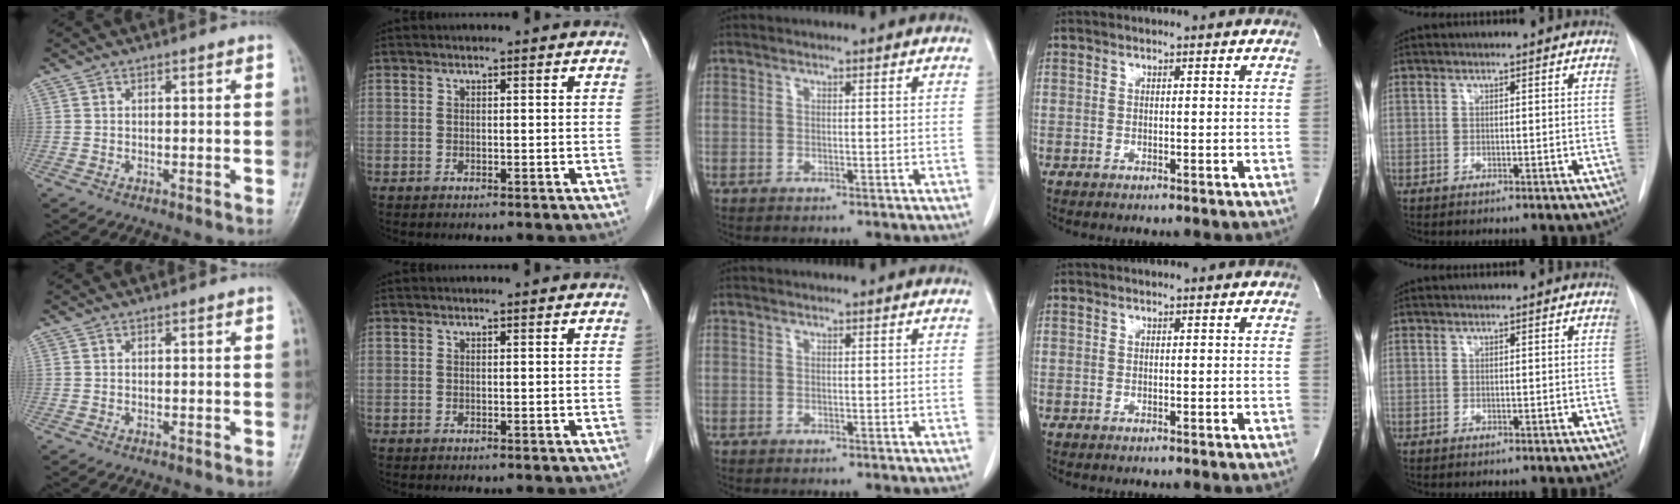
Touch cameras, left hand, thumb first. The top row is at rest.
{}